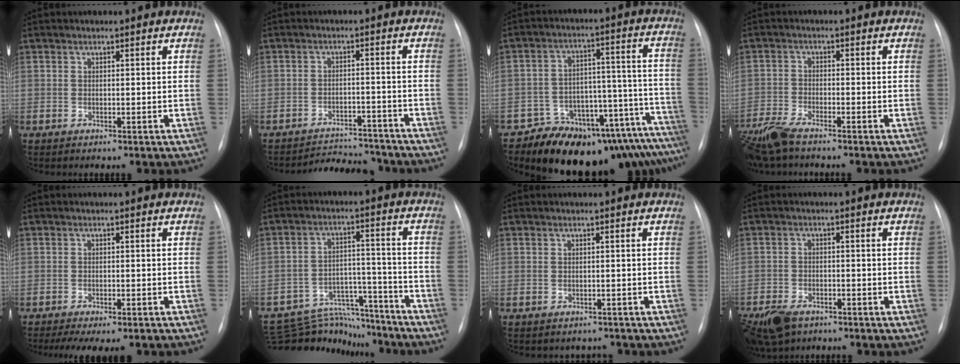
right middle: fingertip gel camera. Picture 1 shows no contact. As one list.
[{"total": 8.6, "force": [-8.4, 1.5, 0.6], "torque": [-0.006, 0.006, -0.117]}, {"total": 19.4, "force": [-17.4, 5.9, 6.3], "torque": [-0.012, 0.065, -0.231]}, {"total": 6.7, "force": [-5.6, 1.2, 3.5], "torque": [-0.078, -0.020, -0.110]}, {"total": 9.5, "force": [-7.9, 2.5, 4.7], "torque": [-0.063, -0.003, -0.103]}, {"total": 13.4, "force": [-12.6, 4.5, 0.8], "torque": [-0.006, 0.044, -0.190]}, {"total": 2.6, "force": [-2.3, 1.2, -0.2], "torque": [0.002, 0.009, -0.028]}, {"total": 11.0, "force": [-7.5, 6.1, 5.2], "torque": [-0.128, -0.012, -0.122]}]